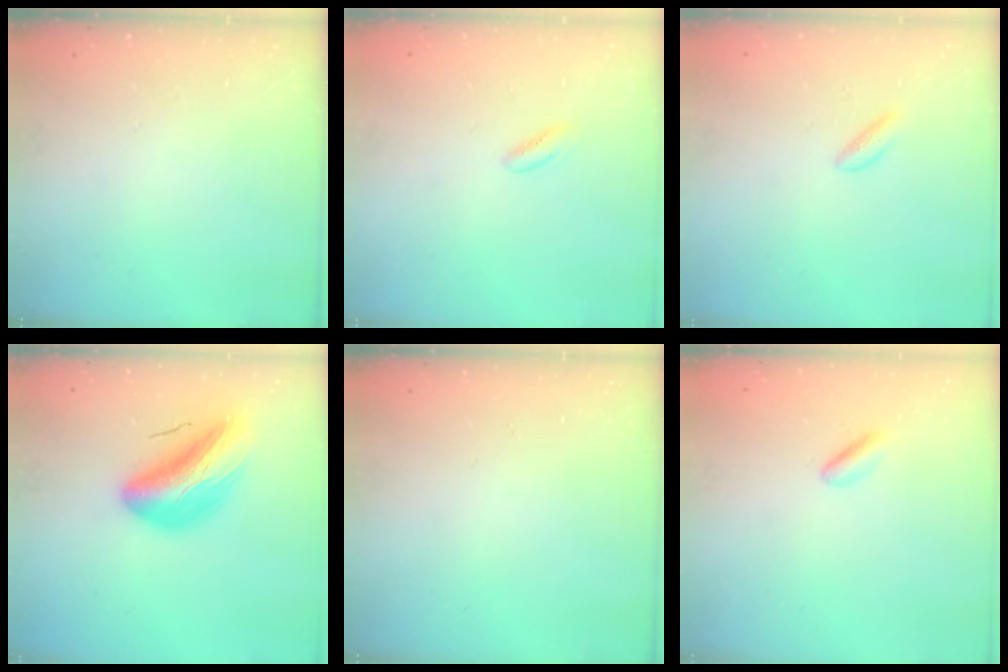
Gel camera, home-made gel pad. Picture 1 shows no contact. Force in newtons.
{"total": 2.6, "press": 2.5, "slide": 0.6}
{"total": 2.4, "press": 2.3, "slide": 0.7}
{"total": 14.3, "press": 13.7, "slide": 4.2}
{"total": 0.0}
{"total": 2.6, "press": 2.4, "slide": 1.0}